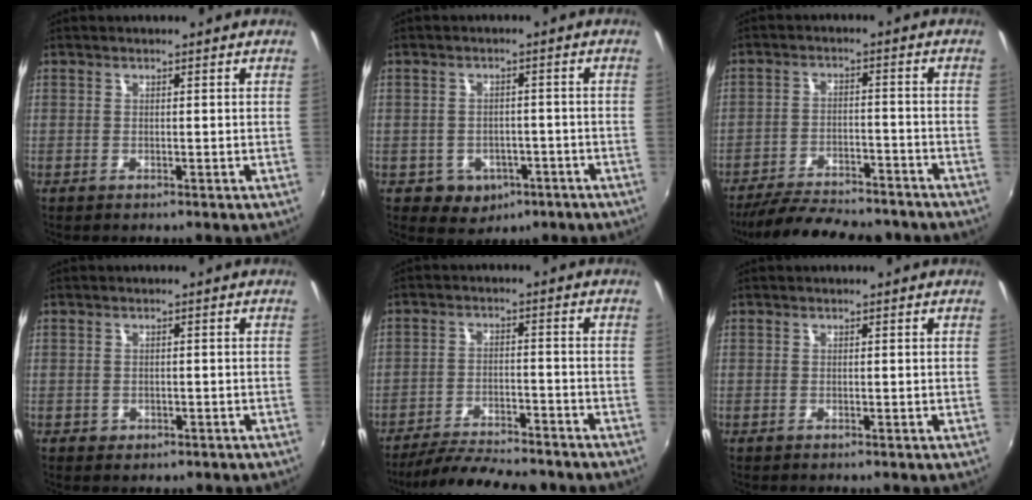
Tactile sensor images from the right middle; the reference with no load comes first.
{"total": 6.7, "force": [-3.0, 5.7, 2.0], "torque": [-0.061, 0.004, -0.023]}
{"total": 17.6, "force": [-15.1, 4.4, 7.7], "torque": [-0.156, -0.019, -0.217]}
{"total": 1.9, "force": [-0.7, 1.7, 0.7], "torque": [-0.014, -0.004, -0.007]}
{"total": 13.0, "force": [-11.5, 2.3, 5.6], "torque": [-0.122, -0.014, -0.179]}
{"total": 0.0}